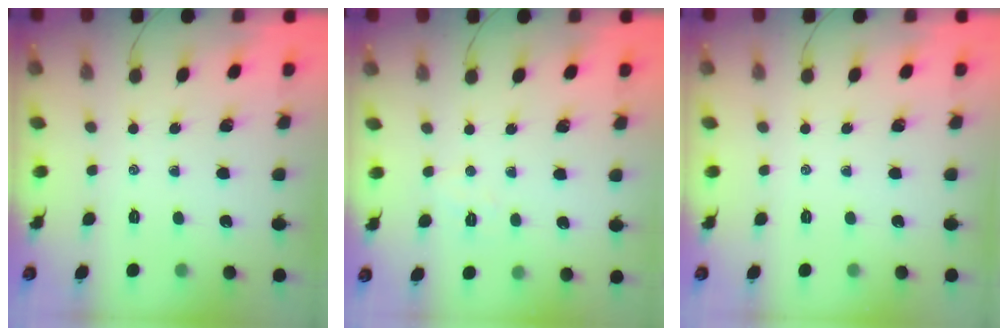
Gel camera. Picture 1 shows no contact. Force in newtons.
{"total": 4.0, "press": 3.9, "slide": 0.9}
{"total": 0.0}